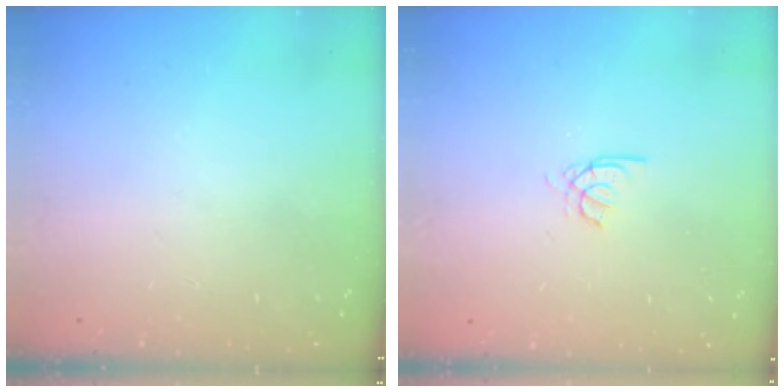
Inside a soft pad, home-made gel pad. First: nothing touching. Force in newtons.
{"total": 2.6, "press": 2.6, "slide": 0.4}